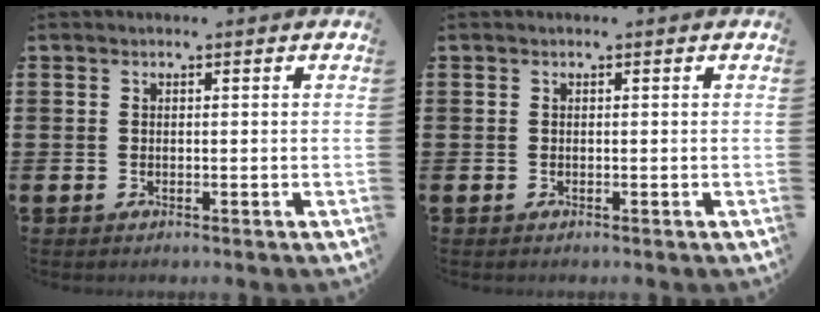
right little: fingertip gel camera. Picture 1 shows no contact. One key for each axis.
{"total": 0.0}